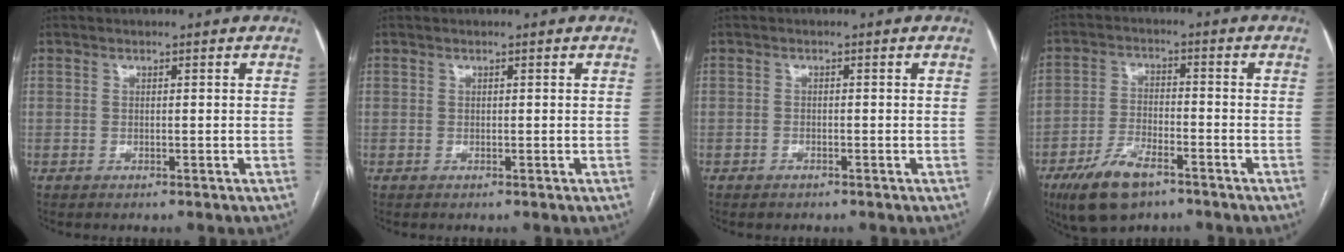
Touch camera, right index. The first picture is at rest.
{"total": 0.0}
{"total": 0.7, "force": [-0.6, 0.4, 0.1], "torque": [-0.010, -0.001, -0.008]}
{"total": 9.1, "force": [-5.8, 3.4, 6.0], "torque": [-0.131, -0.013, -0.102]}